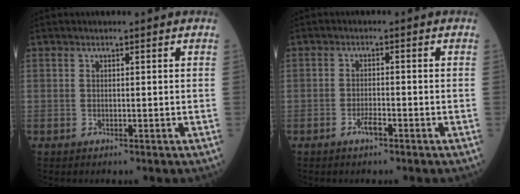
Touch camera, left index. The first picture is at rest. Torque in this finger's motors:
{"motor_torque": [-0.14, 0.16, -0.02, 0.00]}